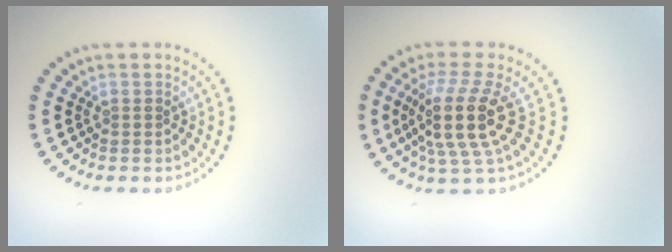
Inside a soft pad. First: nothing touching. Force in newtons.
{"total": 4.9, "press": 3.8, "slide": 3.2}